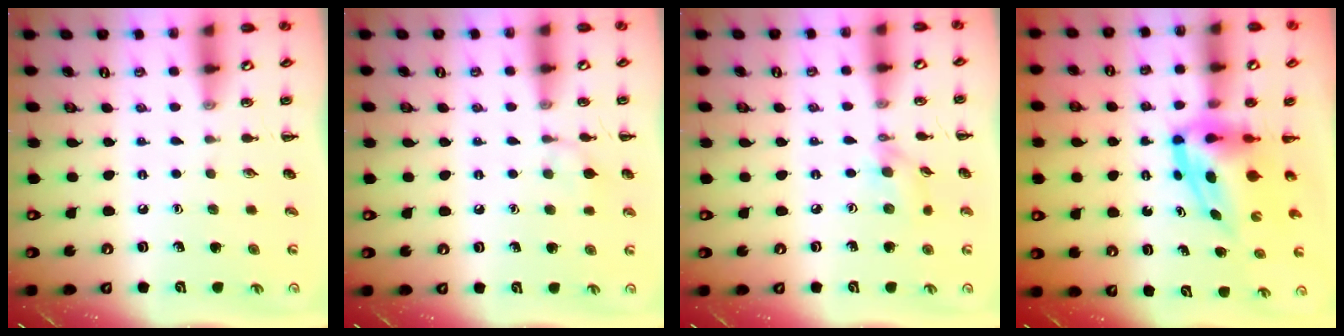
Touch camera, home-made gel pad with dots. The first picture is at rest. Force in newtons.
{"total": 7.1, "press": 6.7, "slide": 2.2}
{"total": 4.6, "press": 4.5, "slide": 0.8}
{"total": 5.6, "press": 5.3, "slide": 1.5}